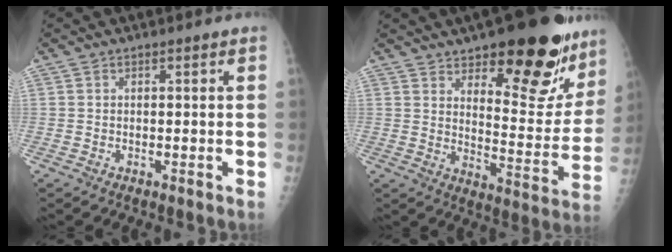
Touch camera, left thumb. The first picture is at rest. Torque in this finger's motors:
{"motor_torque": [0.52, 0.50, 0.23, -0.42, 0.13]}